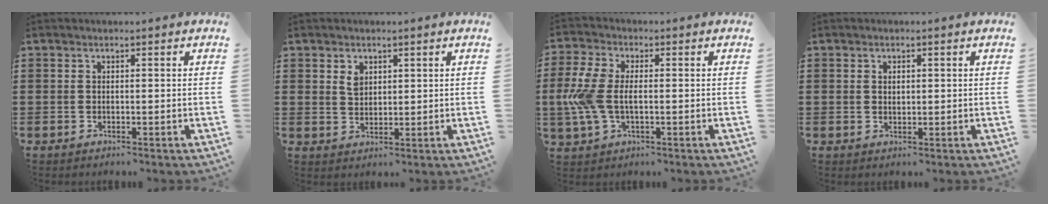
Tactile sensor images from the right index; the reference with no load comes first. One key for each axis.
{"total": 2.3, "fx": 1.3, "fy": 1.6, "fz": 1.1, "tx": -0.018, "ty": 0.000, "tz": 0.024}
{"total": 7.6, "fx": -0.4, "fy": 4.1, "fz": 6.4, "tx": -0.166, "ty": -0.005, "tz": -0.017}
{"total": 0.9, "fx": 0.3, "fy": 0.6, "fz": 0.6, "tx": -0.014, "ty": 0.005, "tz": 0.006}